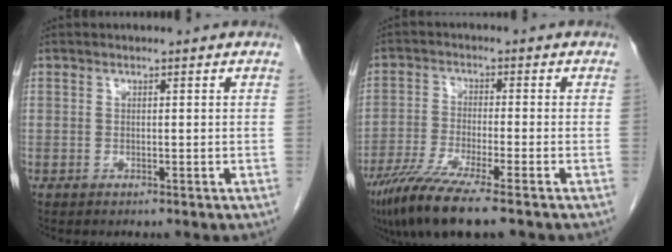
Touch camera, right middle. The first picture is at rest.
{"total": 10.0, "force": [-7.1, 0.1, 7.0], "torque": [-0.128, -0.029, -0.125]}